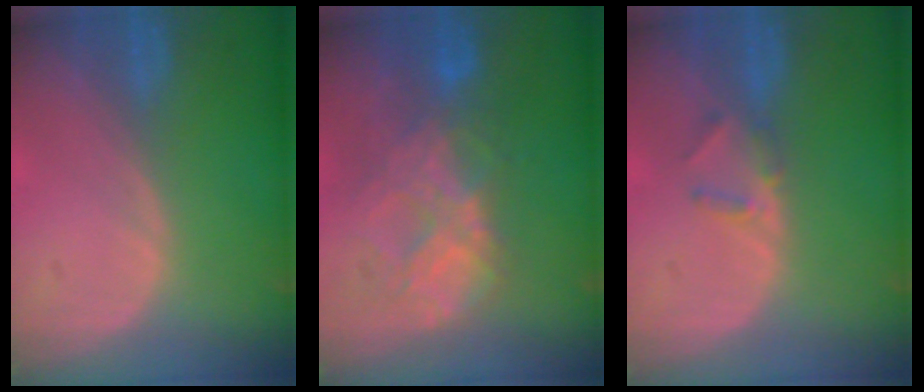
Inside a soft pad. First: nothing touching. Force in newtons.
{"total": 8.8, "press": 7.6, "slide": 4.4}
{"total": 2.3, "press": 2.1, "slide": 0.9}